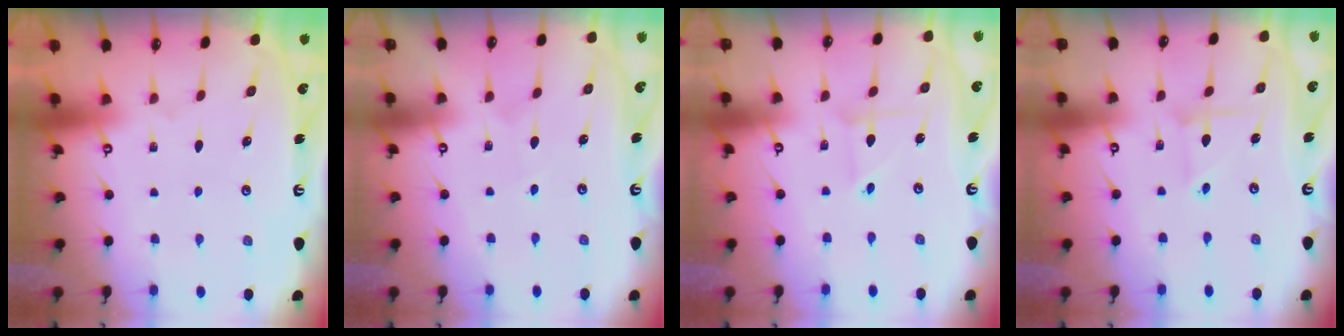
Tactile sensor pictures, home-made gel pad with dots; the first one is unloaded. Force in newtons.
{"total": 3.4, "press": 3.4, "slide": 0.3}
{"total": 2.4, "press": 2.4, "slide": 0.1}
{"total": 2.4, "press": 2.4, "slide": 0.3}